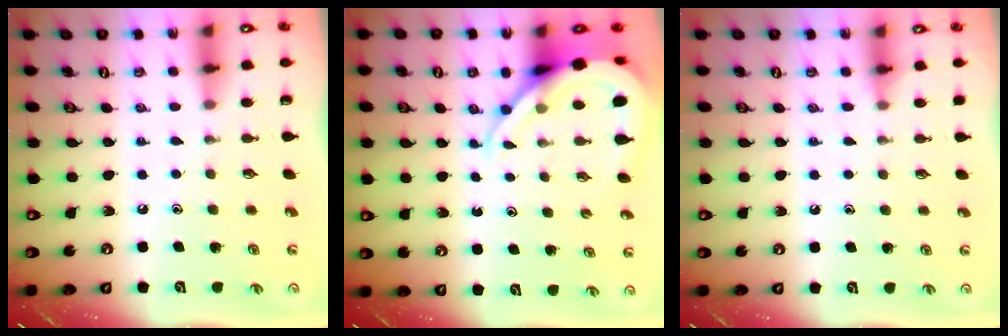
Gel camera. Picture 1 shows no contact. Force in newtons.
{"total": 10.1, "press": 10.1, "slide": 0.9}
{"total": 4.3, "press": 4.3, "slide": 0.5}